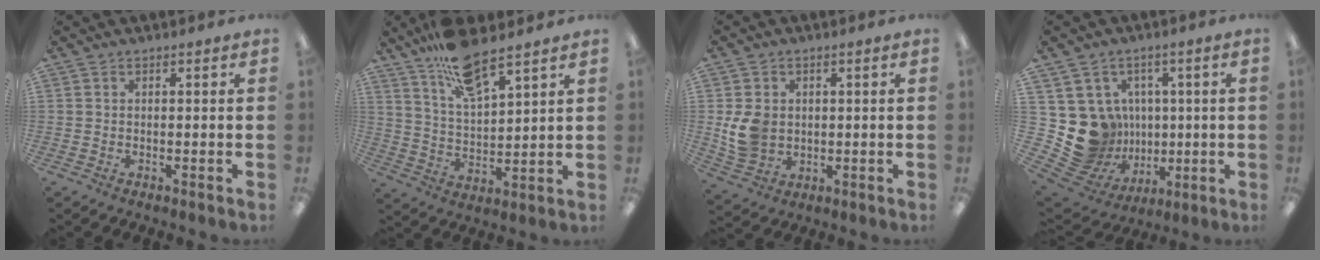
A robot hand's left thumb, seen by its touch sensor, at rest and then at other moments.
{"total": 12.2, "force": [9.5, 3.4, 6.8], "torque": [-0.124, -0.050, 0.170]}
{"total": 7.6, "force": [0.6, 6.3, 4.2], "torque": [-0.085, 0.005, 0.013]}
{"total": 14.2, "force": [0.0, 13.7, 3.8], "torque": [-0.098, -0.019, 0.034]}